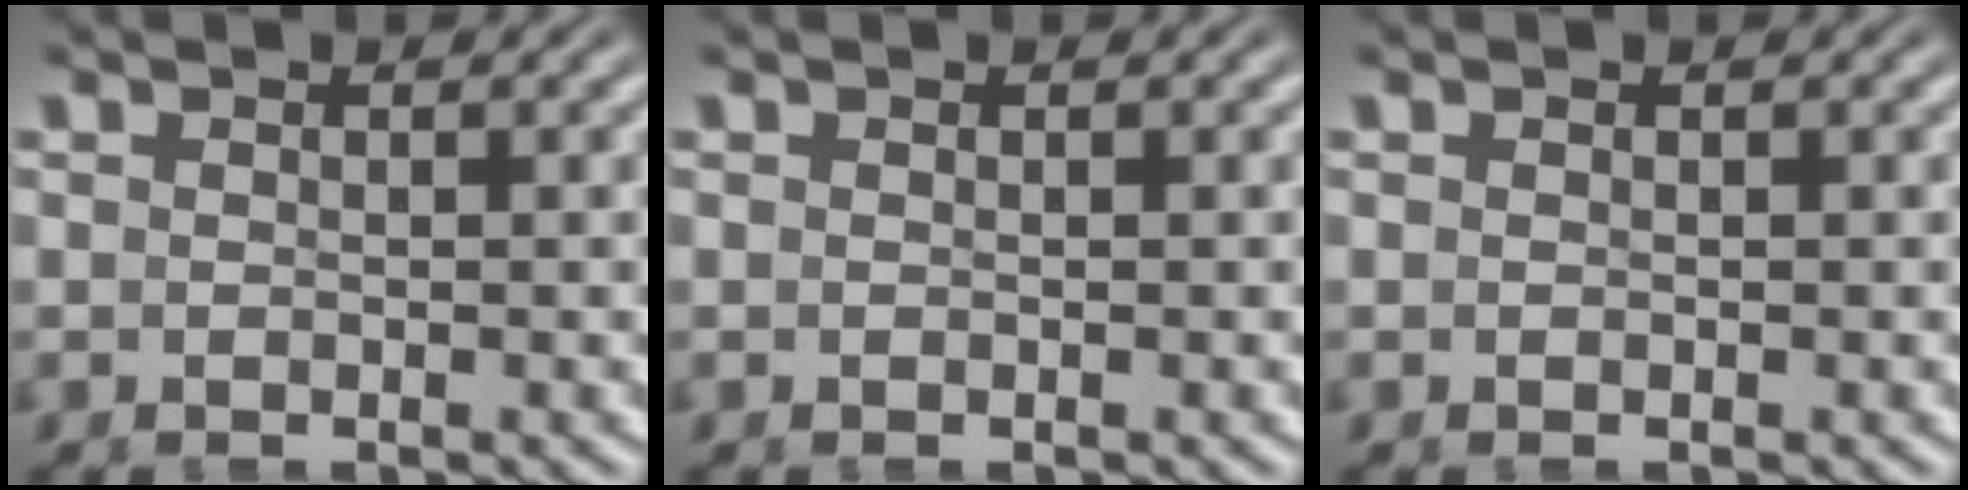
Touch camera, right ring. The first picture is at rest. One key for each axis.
{"total": 0.0}
{"total": 0.0}